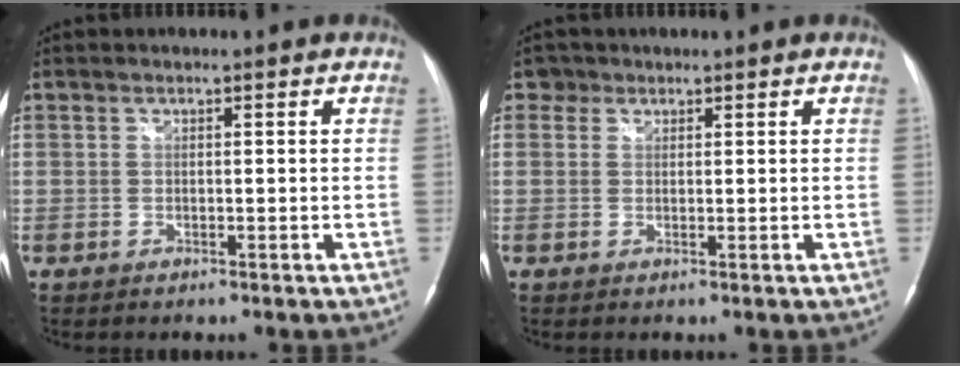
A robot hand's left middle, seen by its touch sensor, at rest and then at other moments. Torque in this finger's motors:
{"motor_torque": [-0.19, 0.06, -0.12, -0.02]}